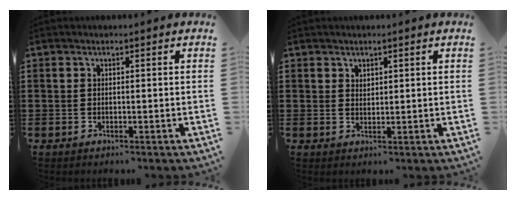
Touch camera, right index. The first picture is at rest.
{"total": 1.3, "force": [1.1, 0.7, 0.2], "torque": [-0.004, 0.003, 0.021]}